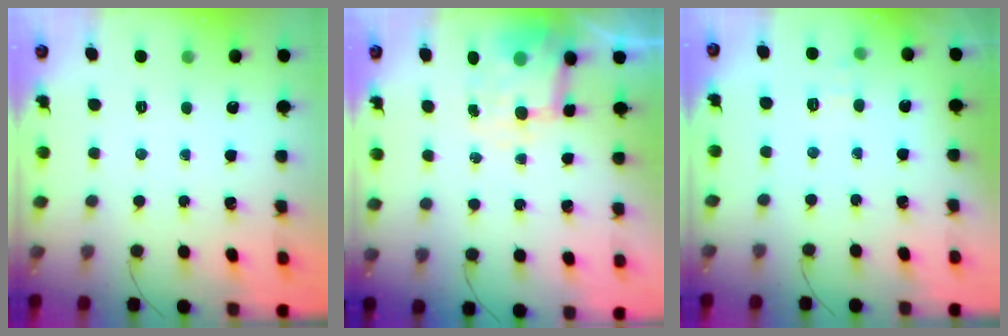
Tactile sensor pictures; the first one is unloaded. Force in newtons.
{"total": 6.2, "press": 6.2, "slide": 0.5}
{"total": 6.6, "press": 6.3, "slide": 1.6}